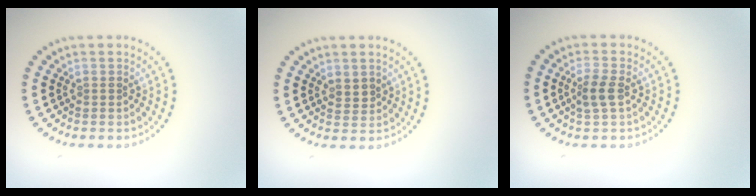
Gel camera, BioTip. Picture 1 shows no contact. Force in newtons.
{"total": 0.9, "press": 0.8, "slide": 0.4}
{"total": 1.9, "press": 1.8, "slide": 0.5}